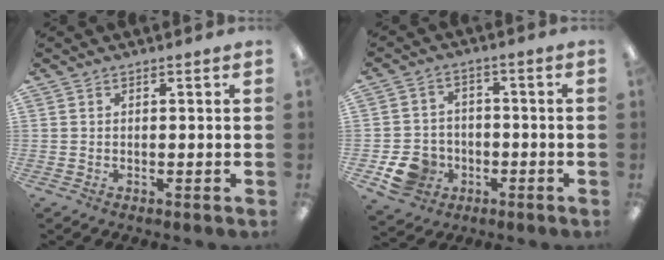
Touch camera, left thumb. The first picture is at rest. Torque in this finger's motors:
{"motor_torque": [0.05, 1.42, 0.41, -0.27, 0.03]}